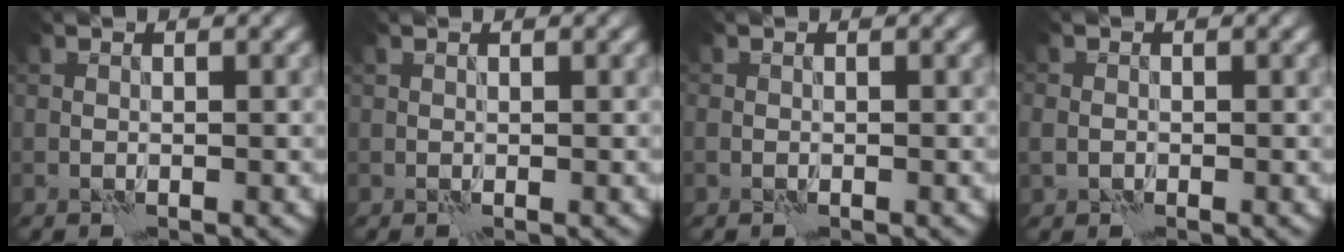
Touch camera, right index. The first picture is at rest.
{"total": 0.0}
{"total": 0.5, "force": [-0.3, 0.3, 0.3], "torque": [-0.005, 0.001, -0.008]}
{"total": 1.3, "force": [-0.3, 1.1, 0.5], "torque": [-0.010, -0.005, -0.009]}